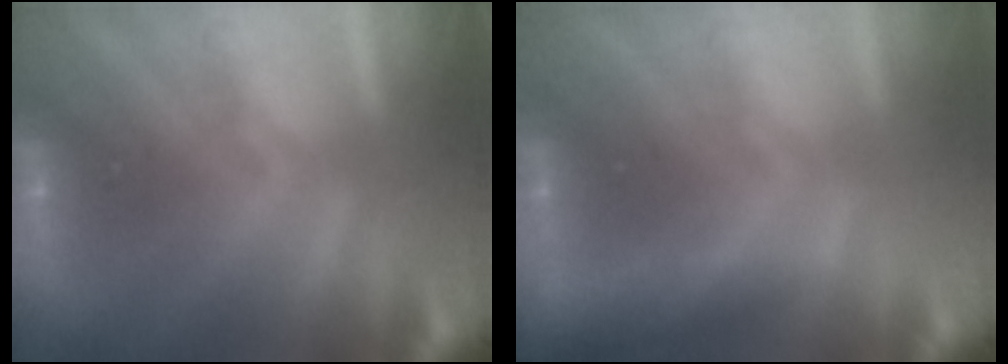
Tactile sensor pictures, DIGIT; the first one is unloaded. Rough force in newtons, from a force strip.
{"total": 3.4}